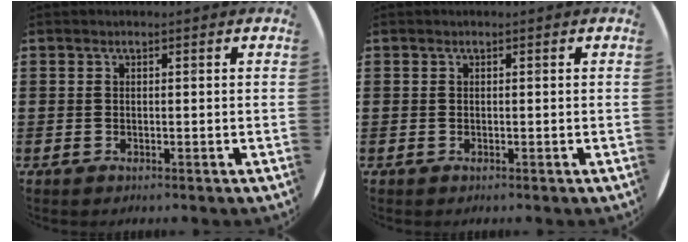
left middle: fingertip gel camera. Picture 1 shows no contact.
{"total": 0.0}